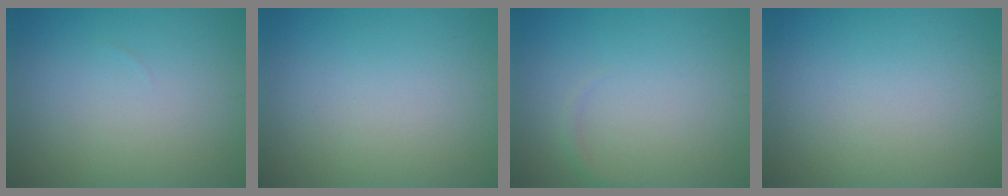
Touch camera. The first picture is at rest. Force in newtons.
{"total": 0.0}
{"total": 0.6, "press": 0.6, "slide": 0.0}
{"total": 0.0}